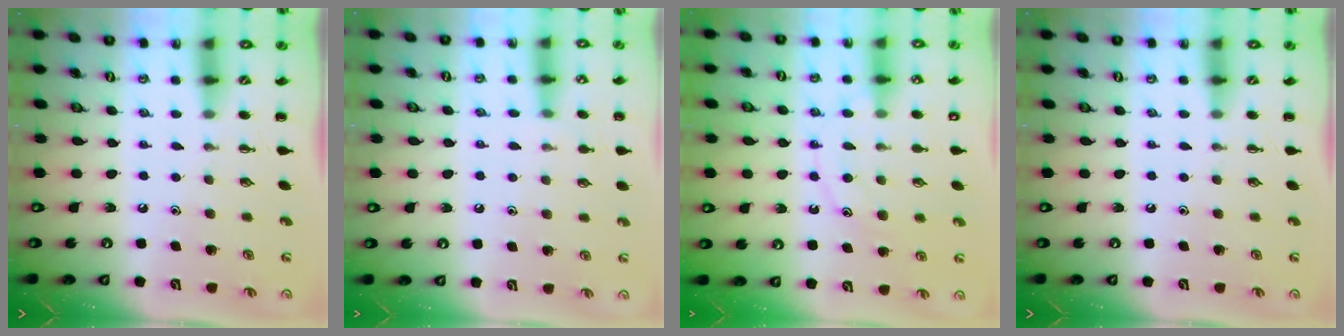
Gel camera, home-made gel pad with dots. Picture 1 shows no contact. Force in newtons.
{"total": 7.3, "press": 7.1, "slide": 1.3}
{"total": 11.9, "press": 11.9, "slide": 0.7}
{"total": 0.0}